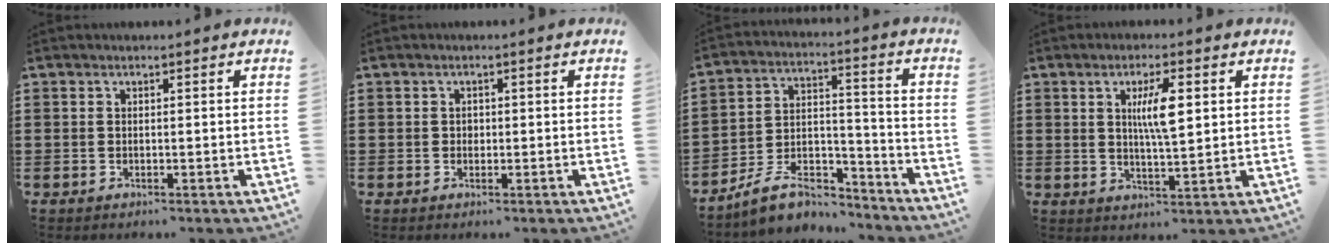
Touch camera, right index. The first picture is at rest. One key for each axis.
{"total": 0.7, "fx": 0.0, "fy": 0.6, "fz": 0.3, "tx": -0.008, "ty": 0.002, "tz": 0.001}
{"total": 9.6, "fx": -8.1, "fy": 3.2, "fz": 3.9, "tx": -0.073, "ty": 0.028, "tz": -0.154}
{"total": 6.1, "fx": 1.4, "fy": 1.1, "fz": 5.9, "tx": -0.109, "ty": 0.001, "tz": 0.020}